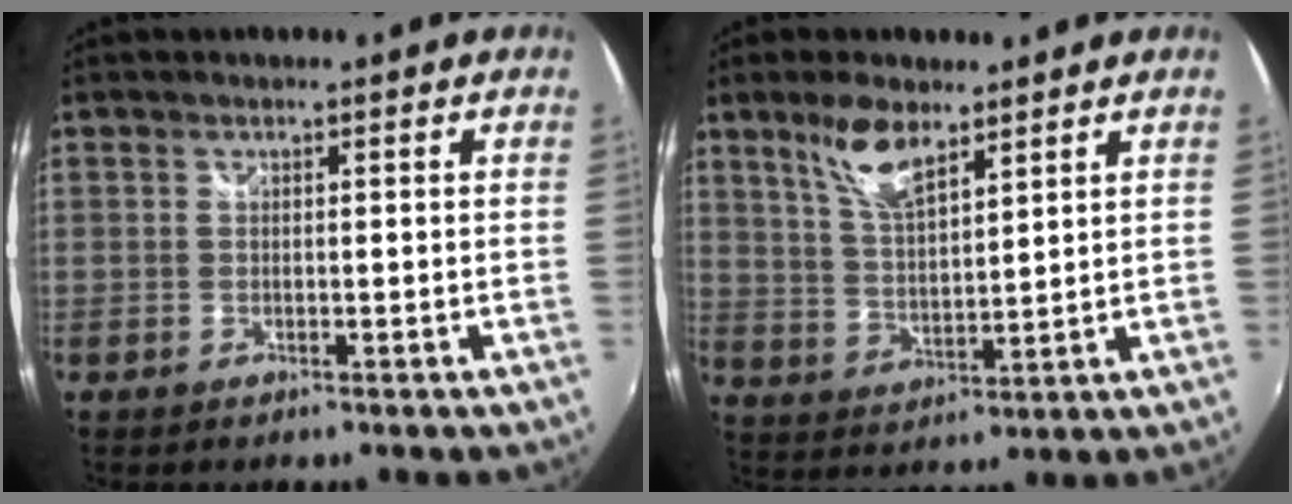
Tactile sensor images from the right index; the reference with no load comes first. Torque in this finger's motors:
{"motor_torque": [0.81, 0.80, 0.27, 0.11]}